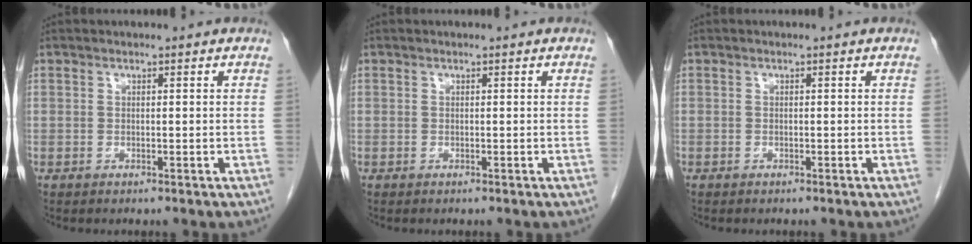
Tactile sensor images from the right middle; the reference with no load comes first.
{"total": 0.0}
{"total": 0.0}